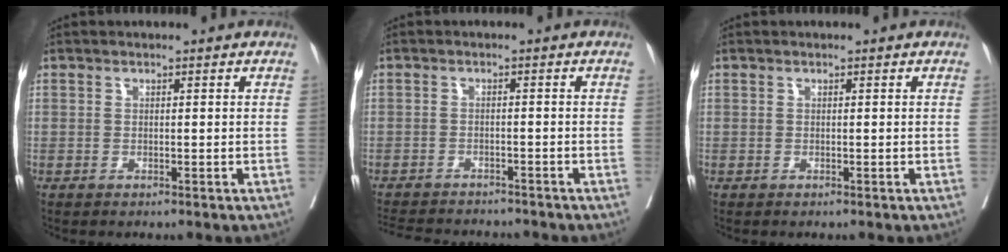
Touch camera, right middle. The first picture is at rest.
{"total": 10.9, "force": [-10.1, 2.3, 3.3], "torque": [-0.062, -0.002, -0.139]}
{"total": 0.0}